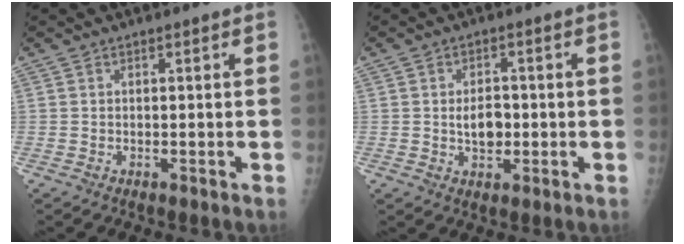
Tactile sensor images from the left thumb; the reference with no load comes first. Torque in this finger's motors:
{"motor_torque": [0.13, 0.02, 0.26, -0.16, 0.02]}